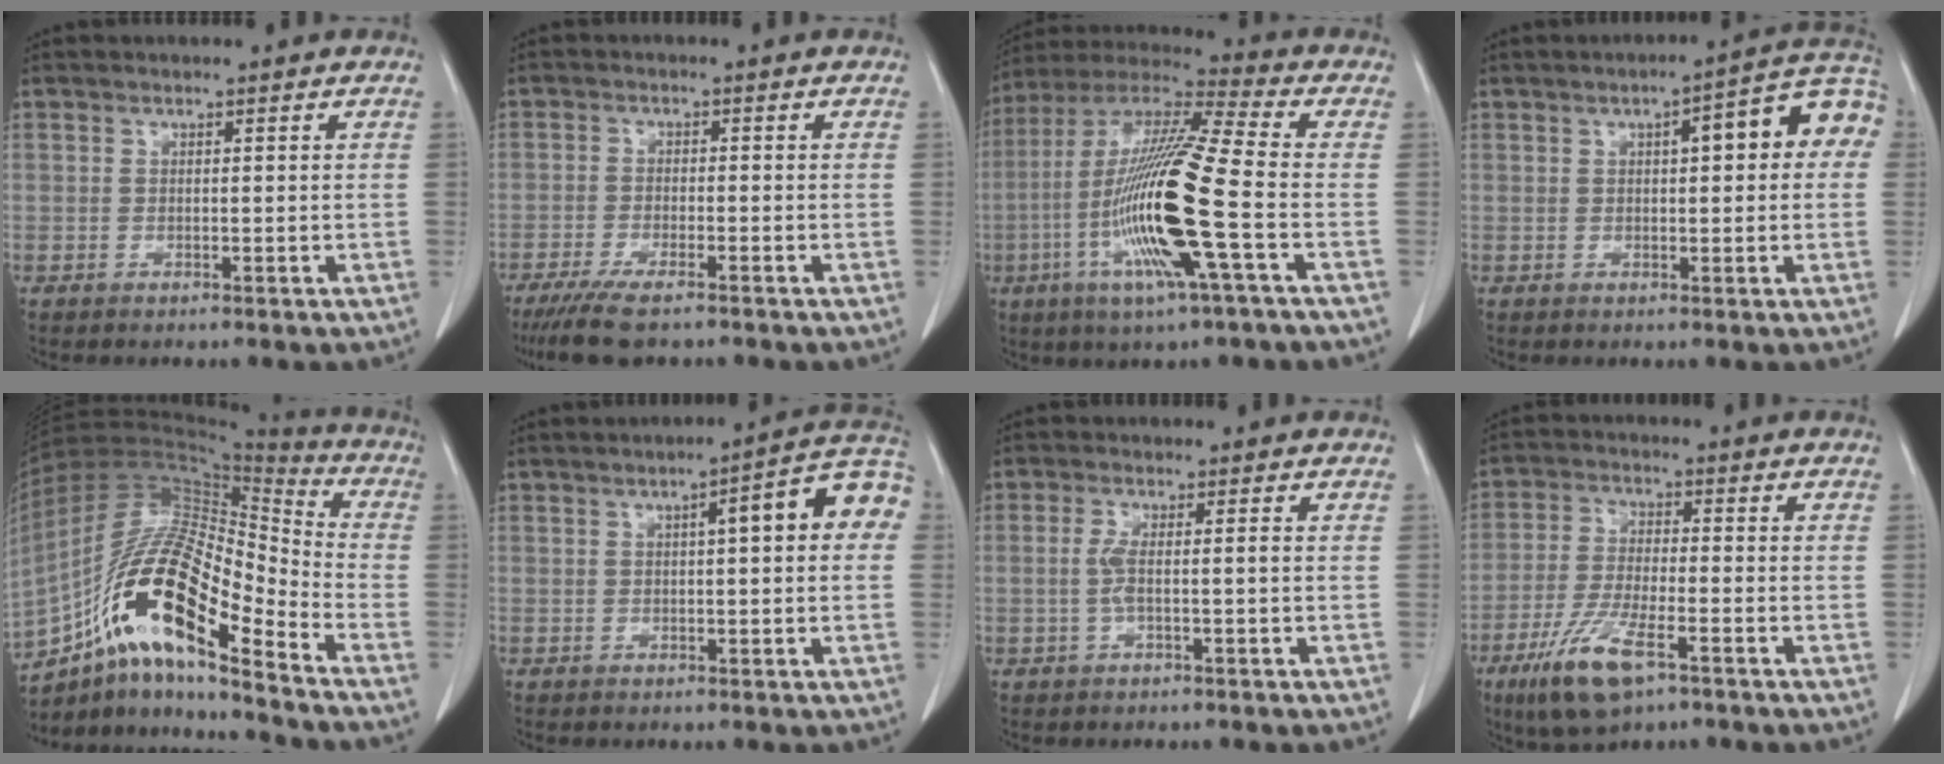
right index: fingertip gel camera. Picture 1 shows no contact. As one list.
[{"total": 6.7, "force": [-5.2, 1.1, 4.1], "torque": [-0.073, -0.017, -0.085]}, {"total": 19.2, "force": [-4.8, 0.3, 18.6], "torque": [-0.381, -0.014, -0.099]}, {"total": 10.2, "force": [2.4, 2.6, 9.5], "torque": [-0.120, 0.036, 0.022]}, {"total": 18.1, "force": [-9.6, 2.7, 15.1], "torque": [-0.294, 0.011, -0.168]}, {"total": 9.6, "force": [1.9, 1.5, 9.2], "torque": [-0.118, 0.031, 0.016]}, {"total": 2.8, "force": [-0.4, 0.2, 2.7], "torque": [-0.062, 0.005, -0.009]}, {"total": 10.0, "force": [-5.6, 2.3, 7.9], "torque": [-0.166, -0.022, -0.100]}]